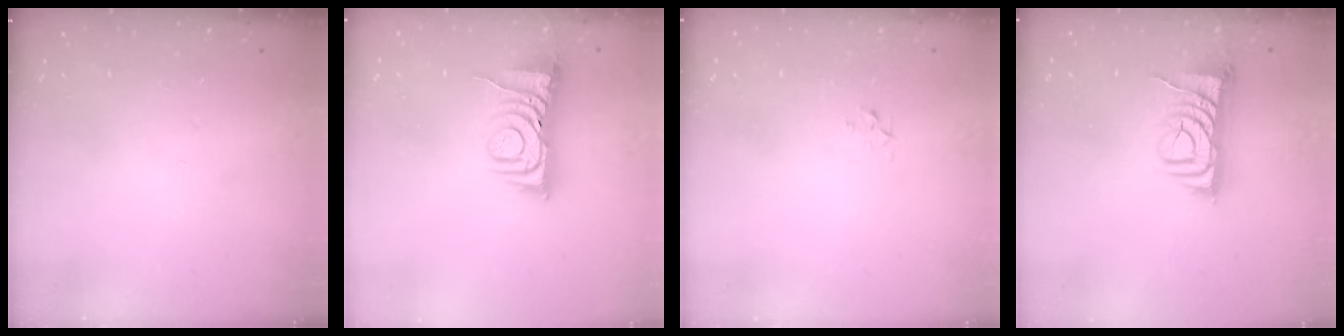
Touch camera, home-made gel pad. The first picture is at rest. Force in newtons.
{"total": 7.7, "press": 7.7, "slide": 0.7}
{"total": 2.3, "press": 2.3, "slide": 0.2}
{"total": 8.2, "press": 8.1, "slide": 1.2}